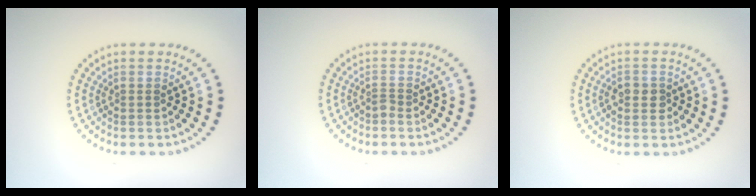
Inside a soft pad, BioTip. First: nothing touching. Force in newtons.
{"total": 0.8, "press": 0.5, "slide": 0.6}
{"total": 1.9, "press": 1.9, "slide": 0.3}